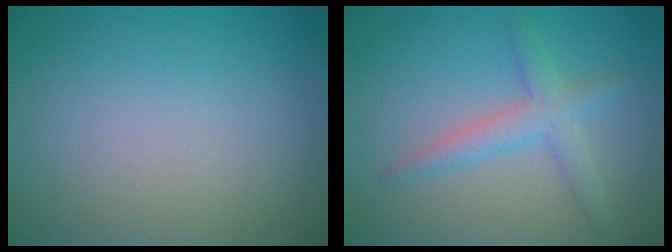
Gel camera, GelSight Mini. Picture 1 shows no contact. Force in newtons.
{"total": 2.9, "press": 2.9, "slide": 0.1}